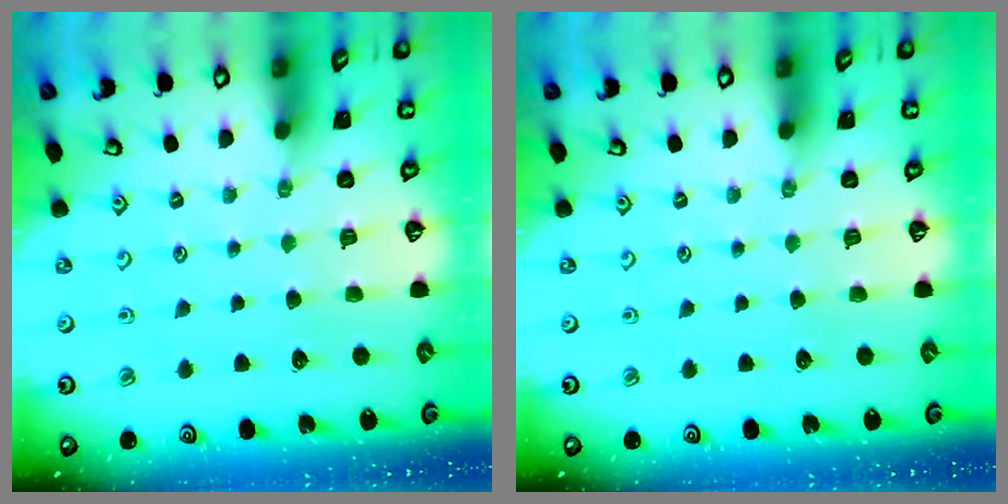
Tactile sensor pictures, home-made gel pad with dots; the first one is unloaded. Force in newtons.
{"total": 0.0}